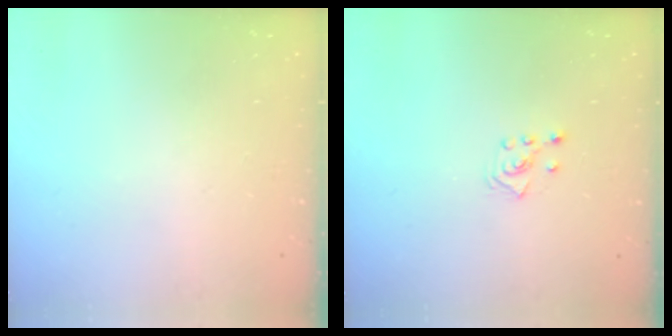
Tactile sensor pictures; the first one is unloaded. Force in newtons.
{"total": 3.6, "press": 3.5, "slide": 0.7}